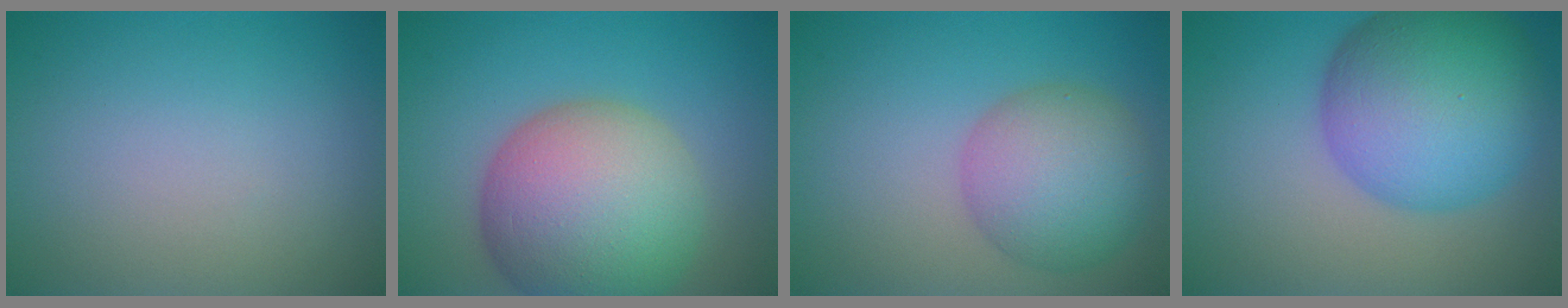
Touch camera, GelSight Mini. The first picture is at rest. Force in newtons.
{"total": 12.3, "press": 12.3, "slide": 1.0}
{"total": 6.5, "press": 6.5, "slide": 0.2}
{"total": 11.6, "press": 11.6, "slide": 0.4}